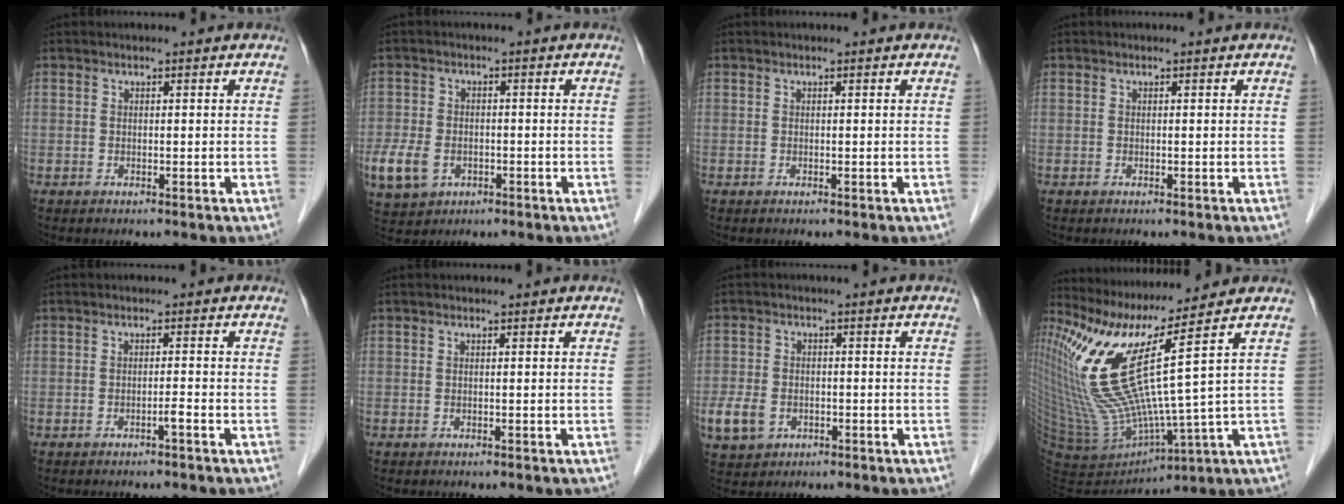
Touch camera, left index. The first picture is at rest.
{"total": 18.4, "force": [-7.3, 14.7, 8.5], "torque": [-0.284, -0.004, -0.109]}
{"total": 0.0}
{"total": 0.0}
{"total": 1.5, "force": [-1.0, -0.3, 1.1], "torque": [-0.015, 0.003, -0.015]}
{"total": 0.0}
{"total": 10.1, "force": [-4.1, 8.1, 4.4], "torque": [-0.139, 0.002, -0.057]}
{"total": 16.6, "force": [8.0, -1.9, 14.4], "torque": [-0.291, -0.035, 0.153]}